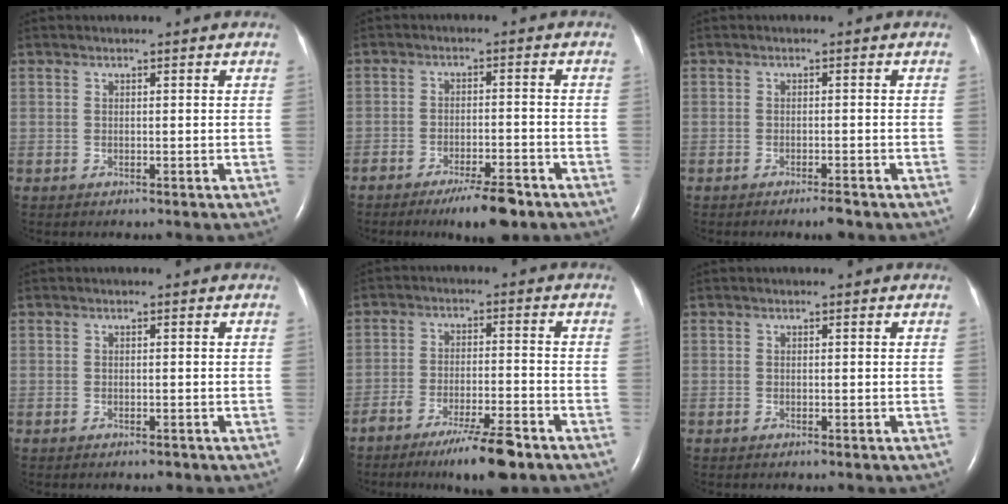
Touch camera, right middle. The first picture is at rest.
{"total": 6.7, "force": [-4.8, 1.3, 4.5], "torque": [-0.073, -0.006, -0.072]}
{"total": 2.0, "force": [-1.6, 0.1, 1.2], "torque": [-0.023, -0.003, -0.023]}
{"total": 0.9, "force": [-0.7, 0.3, 0.5], "torque": [-0.011, -0.002, -0.007]}
{"total": 8.8, "force": [-6.3, 1.0, 6.0], "torque": [-0.101, -0.014, -0.104]}
{"total": 0.0}